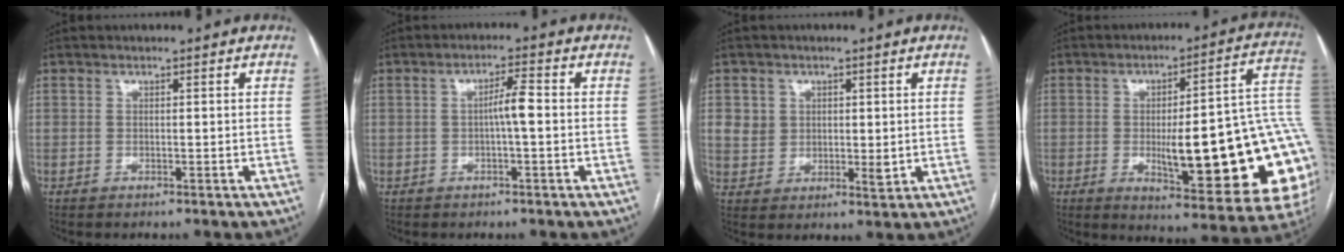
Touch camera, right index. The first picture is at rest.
{"total": 3.5, "force": [-0.3, 0.2, 3.5], "torque": [-0.059, 0.006, -0.005]}
{"total": 5.2, "force": [1.4, 4.3, 2.5], "torque": [-0.034, -0.001, 0.030]}
{"total": 25.4, "force": [-3.0, 5.0, 24.8], "torque": [-0.228, 0.012, -0.033]}